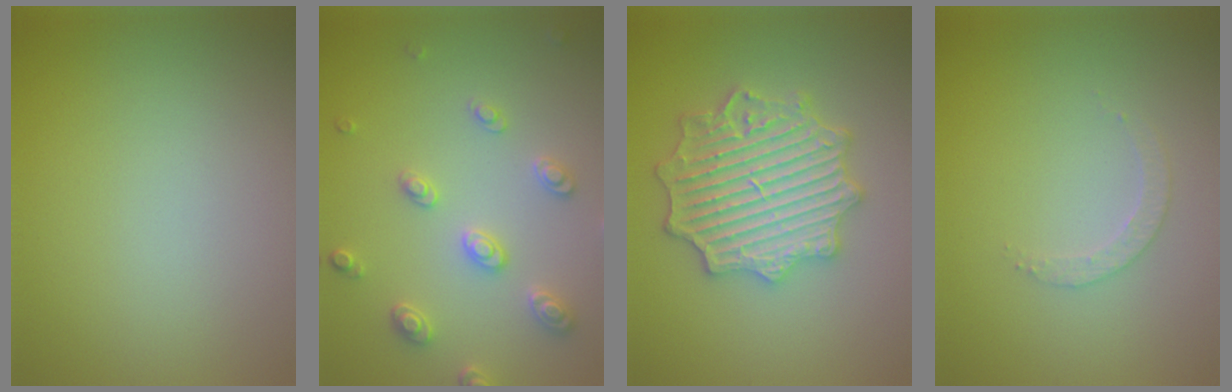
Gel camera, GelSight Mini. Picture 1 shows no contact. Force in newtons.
{"total": 3.2, "press": 3.0, "slide": 0.9}
{"total": 6.8, "press": 6.7, "slide": 1.1}
{"total": 1.6, "press": 1.5, "slide": 0.3}